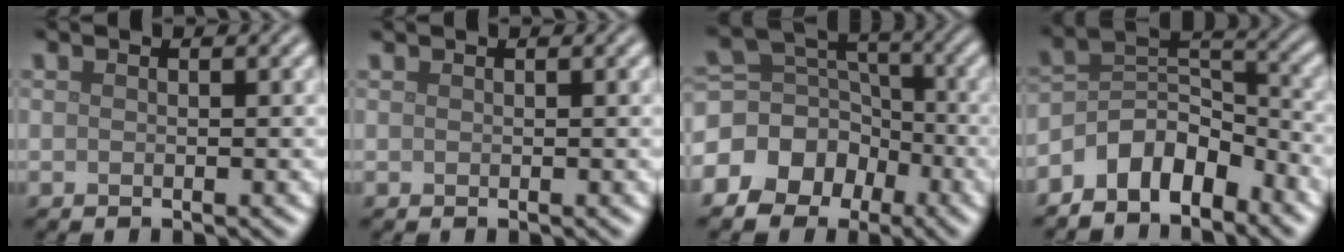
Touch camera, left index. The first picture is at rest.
{"total": 0.0}
{"total": 7.5, "force": [-3.4, 6.1, 2.8], "torque": [-0.036, 0.016, -0.073]}
{"total": 6.0, "force": [-4.2, 3.0, 3.1], "torque": [-0.042, 0.011, -0.087]}